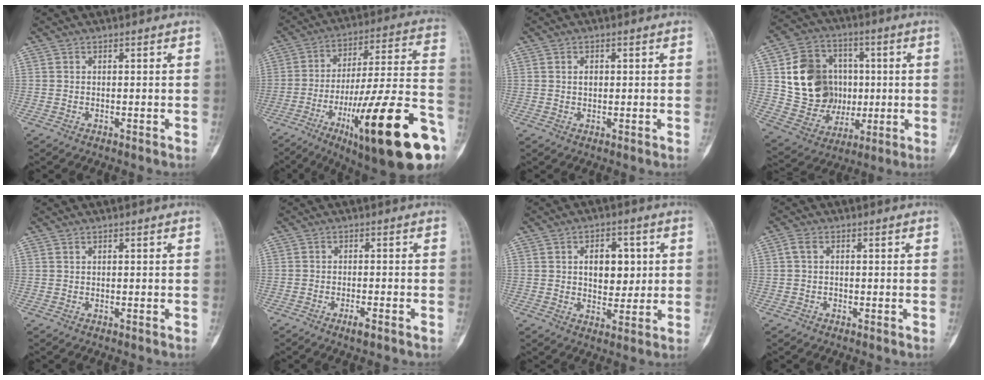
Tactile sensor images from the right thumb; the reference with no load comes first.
{"total": 29.7, "force": [-12.8, 6.3, 26.1], "torque": [-0.354, 0.048, -0.187]}
{"total": 1.6, "force": [0.4, 1.1, 1.1], "torque": [-0.015, 0.000, 0.008]}
{"total": 18.1, "force": [2.1, 15.0, 9.9], "torque": [-0.130, 0.009, 0.056]}
{"total": 0.0}
{"total": 2.4, "force": [-1.5, 0.6, 1.7], "torque": [-0.033, 0.004, -0.028]}
{"total": 8.3, "force": [1.6, 5.4, 6.0], "torque": [-0.051, -0.005, 0.028]}
{"total": 1.8, "force": [0.0, 1.3, 1.3], "torque": [-0.030, 0.005, -0.005]}